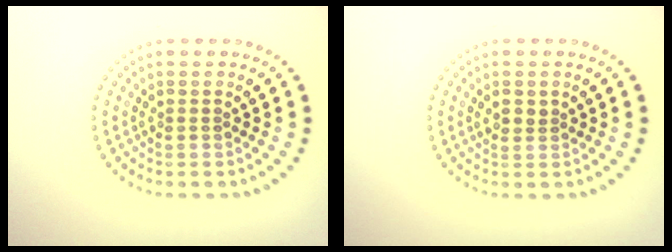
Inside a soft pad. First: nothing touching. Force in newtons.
{"total": 1.3, "press": 1.2, "slide": 0.6}